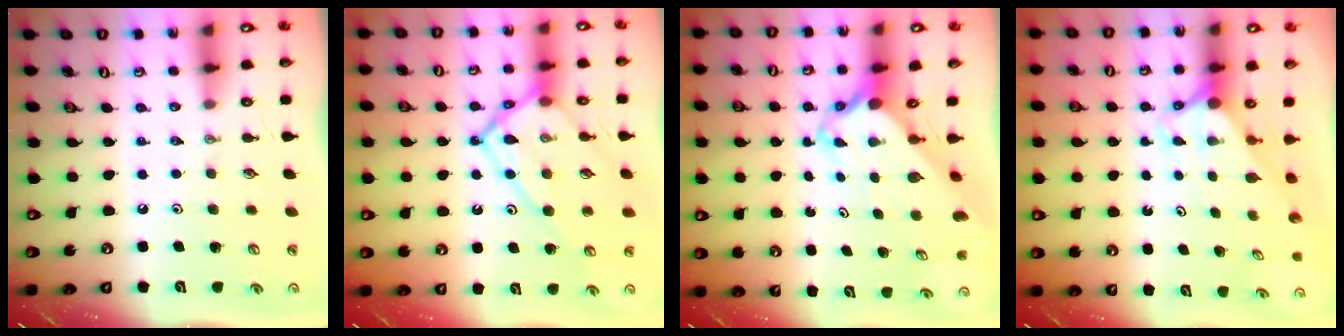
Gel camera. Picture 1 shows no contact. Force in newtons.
{"total": 15.0, "press": 15.0, "slide": 1.2}
{"total": 4.4, "press": 4.4, "slide": 0.5}
{"total": 2.8, "press": 2.8, "slide": 0.0}